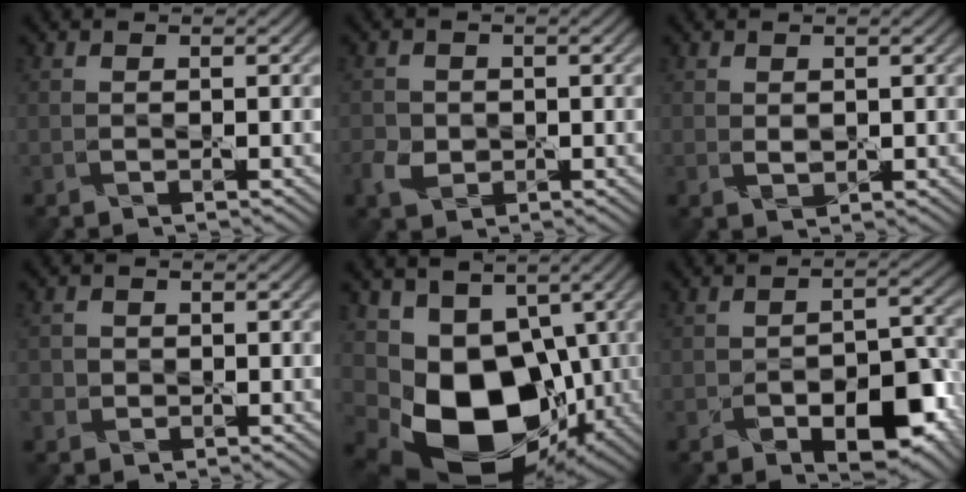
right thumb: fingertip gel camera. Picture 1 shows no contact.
{"total": 3.1, "force": [-0.9, 2.6, 1.4], "torque": [-0.037, -0.007, -0.018]}
{"total": 1.2, "force": [0.5, 0.8, 0.7], "torque": [-0.018, -0.005, 0.014]}
{"total": 2.1, "force": [-0.5, 2.0, 0.4], "torque": [-0.009, -0.004, -0.009]}
{"total": 14.0, "force": [-1.4, 10.5, 9.2], "torque": [-0.166, -0.050, -0.006]}
{"total": 9.9, "force": [-4.9, 5.0, 7.0], "torque": [-0.103, -0.012, -0.070]}